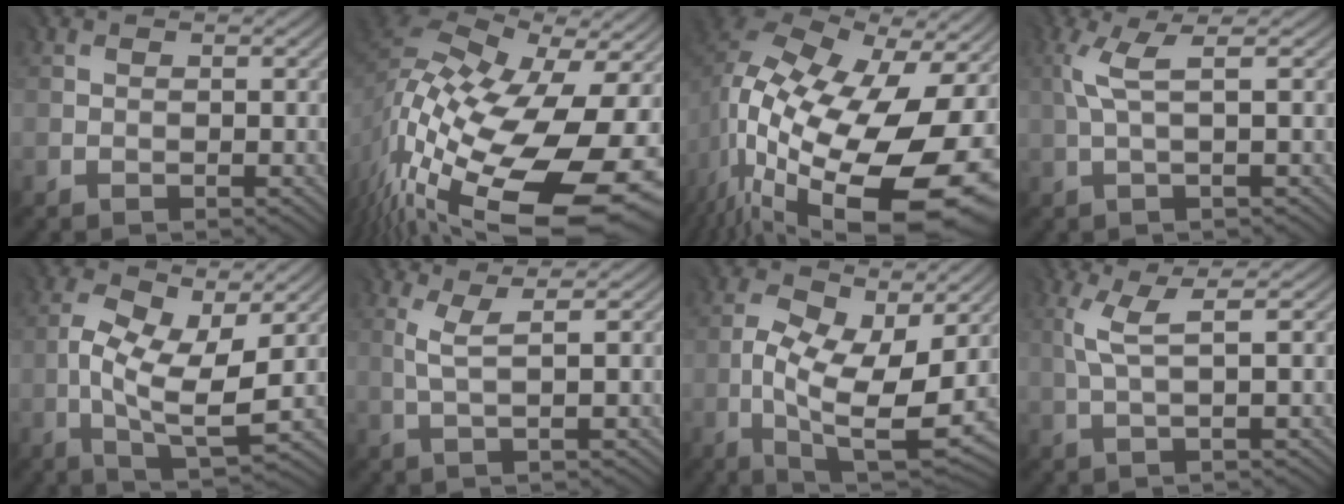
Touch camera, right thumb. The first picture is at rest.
{"total": 17.9, "force": [-6.0, 10.3, 13.5], "torque": [-0.272, -0.040, -0.081]}
{"total": 18.8, "force": [-4.2, 10.9, 14.7], "torque": [-0.294, -0.037, -0.061]}
{"total": 3.4, "force": [0.6, 0.1, 3.4], "torque": [-0.071, 0.009, 0.013]}
{"total": 8.4, "force": [-0.1, 3.5, 7.6], "torque": [-0.159, 0.004, 0.000]}
{"total": 2.2, "force": [0.6, -0.2, 2.1], "torque": [-0.043, 0.003, 0.016]}
{"total": 11.6, "force": [-0.9, 5.3, 10.2], "torque": [-0.193, -0.007, -0.012]}
{"total": 3.1, "force": [0.8, 0.0, 3.0], "torque": [-0.064, 0.008, 0.019]}